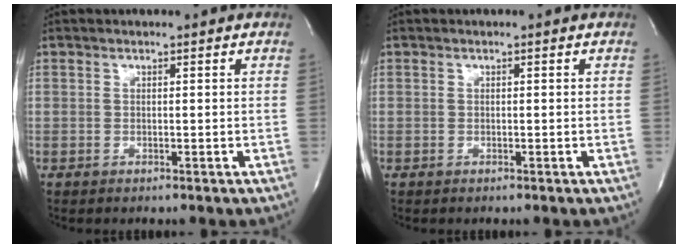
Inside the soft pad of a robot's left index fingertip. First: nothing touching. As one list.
[{"total": 0.0}]